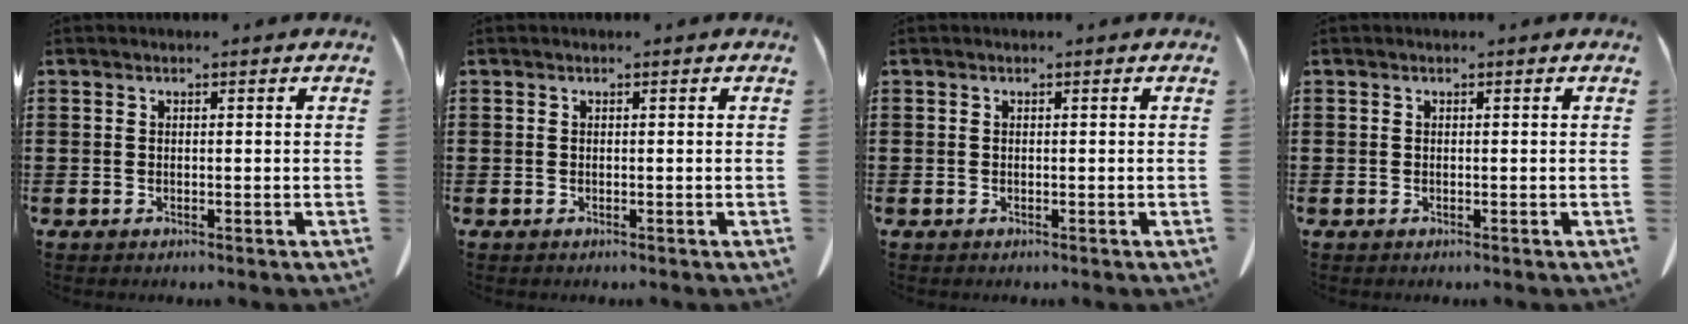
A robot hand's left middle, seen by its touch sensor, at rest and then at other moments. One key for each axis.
{"total": 0.0}
{"total": 0.0}
{"total": 0.0}